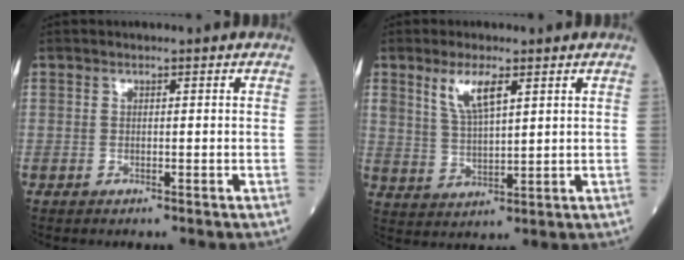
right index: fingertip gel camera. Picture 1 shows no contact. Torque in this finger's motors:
{"motor_torque": [0.08, 0.04, 0.12, 0.06]}